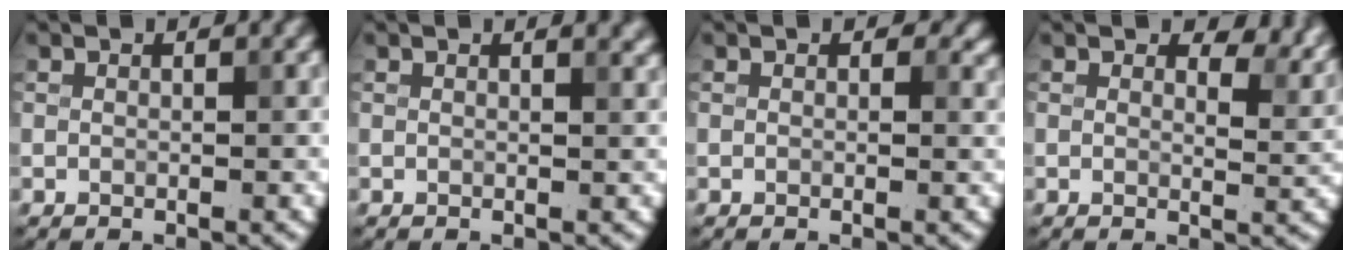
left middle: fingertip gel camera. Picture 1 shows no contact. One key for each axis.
{"total": 0.9, "fx": 0.6, "fy": 0.1, "fz": 0.6, "tx": -0.008, "ty": 0.002, "tz": 0.010}
{"total": 1.5, "fx": 0.5, "fy": 1.1, "fz": 0.9, "tx": -0.009, "ty": -0.003, "tz": 0.004}
{"total": 3.8, "fx": 2.5, "fy": 1.8, "fz": 2.2, "tx": -0.033, "ty": -0.004, "tz": 0.027}